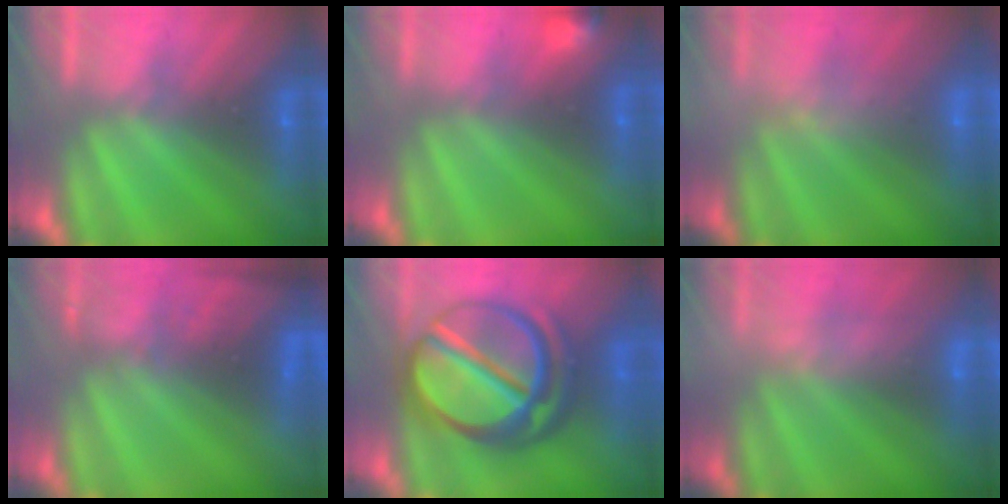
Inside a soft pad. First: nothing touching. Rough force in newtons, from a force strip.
{"total": 3.0}
{"total": 2.5}
{"total": 3.3}
{"total": 7.7}
{"total": 2.5}